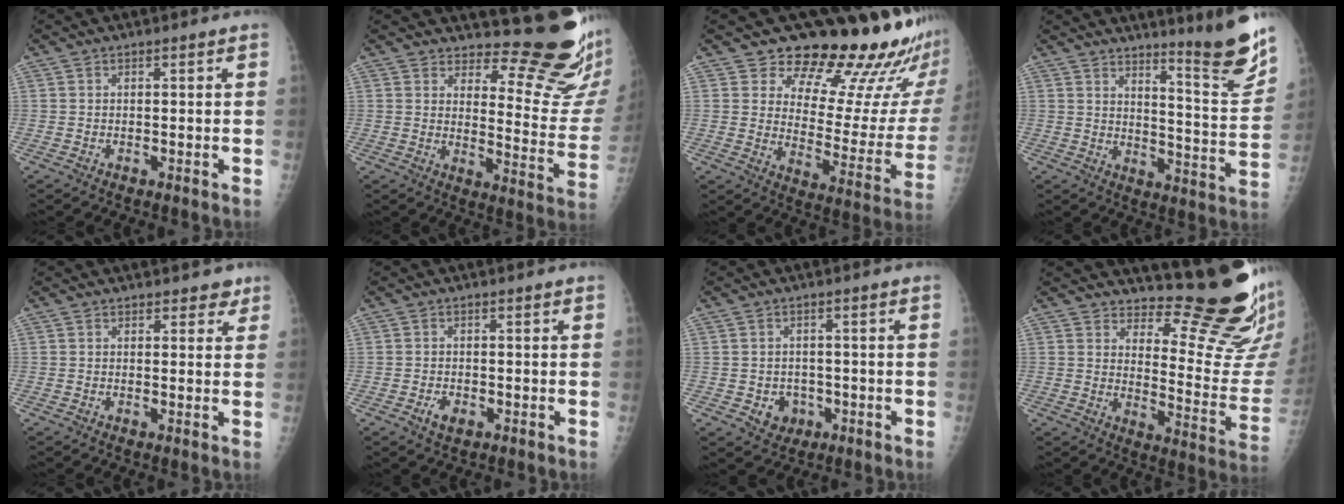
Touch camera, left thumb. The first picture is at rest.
{"total": 14.9, "force": [13.7, 2.7, 5.3], "torque": [-0.035, -0.166, 0.165]}
{"total": 21.6, "force": [17.5, 7.1, 10.5], "torque": [-0.094, -0.136, 0.224]}
{"total": 14.2, "force": [10.8, 0.8, 9.1], "torque": [-0.108, -0.100, 0.156]}
{"total": 2.6, "force": [2.0, 1.5, 0.7], "torque": [0.020, -0.009, 0.019]}
{"total": 2.5, "force": [-1.0, 1.6, 1.6], "torque": [-0.027, 0.000, -0.014]}
{"total": 4.0, "force": [-1.2, 3.5, 1.5], "torque": [0.000, 0.006, -0.008]}
{"total": 16.7, "force": [14.7, 3.0, 7.4], "torque": [-0.060, -0.176, 0.190]}